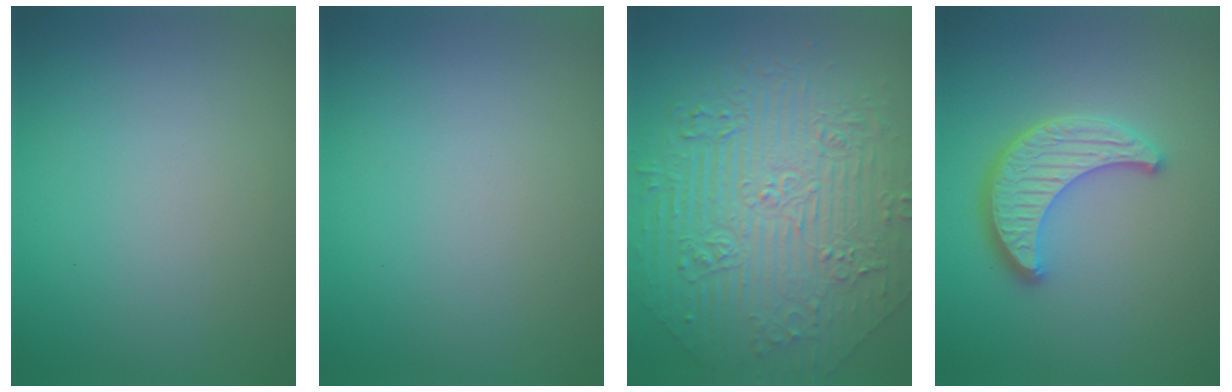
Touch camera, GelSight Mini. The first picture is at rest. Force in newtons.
{"total": 0.0}
{"total": 10.8, "press": 7.5, "slide": 7.8}
{"total": 4.5, "press": 3.7, "slide": 2.6}